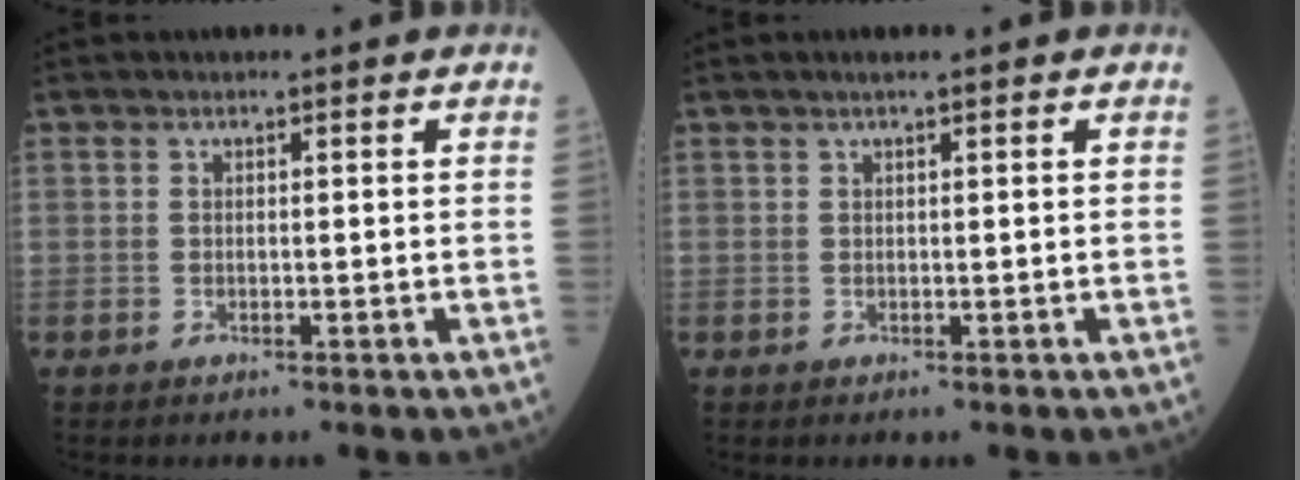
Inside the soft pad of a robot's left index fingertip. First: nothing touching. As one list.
[{"total": 1.9, "force": [1.5, 0.2, 1.2], "torque": [-0.018, 0.018, 0.025]}]